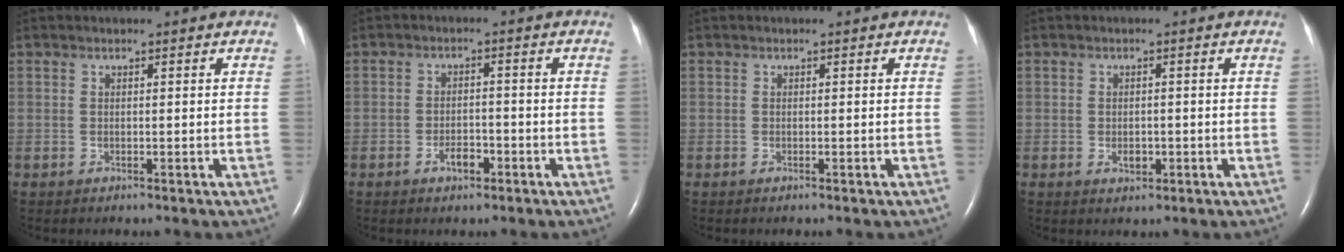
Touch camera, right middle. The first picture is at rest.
{"total": 3.0, "force": [-1.7, 1.5, 1.9], "torque": [-0.034, 0.004, -0.028]}
{"total": 0.0}
{"total": 2.0, "force": [-0.6, 1.3, 1.3], "torque": [-0.022, 0.001, -0.004]}